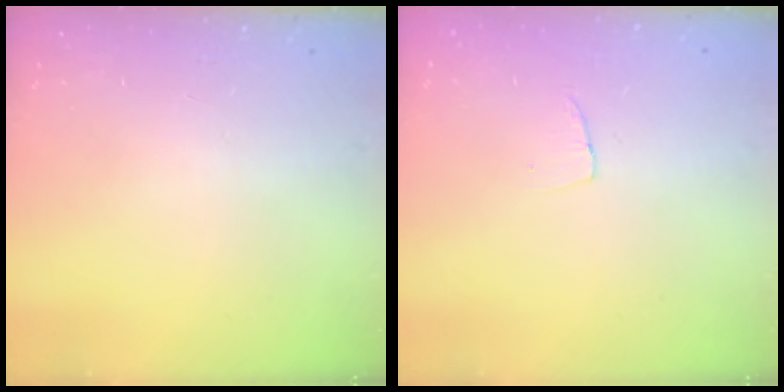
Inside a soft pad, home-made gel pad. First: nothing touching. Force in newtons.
{"total": 2.9, "press": 2.9, "slide": 0.1}